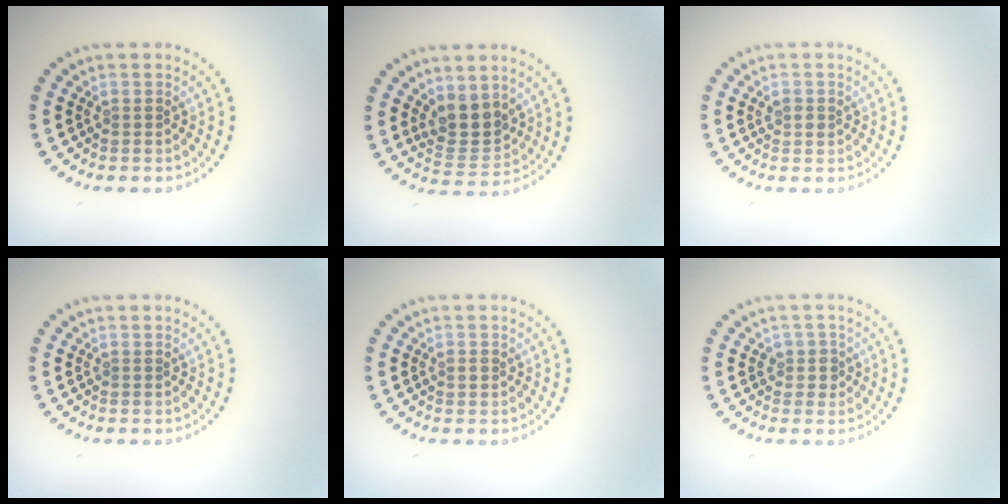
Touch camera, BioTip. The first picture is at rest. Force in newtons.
{"total": 3.7, "press": 3.4, "slide": 1.6}
{"total": 1.0, "press": 1.0, "slide": 0.2}
{"total": 0.0}
{"total": 1.0, "press": 1.0, "slide": 0.1}
{"total": 1.6, "press": 1.3, "slide": 0.8}